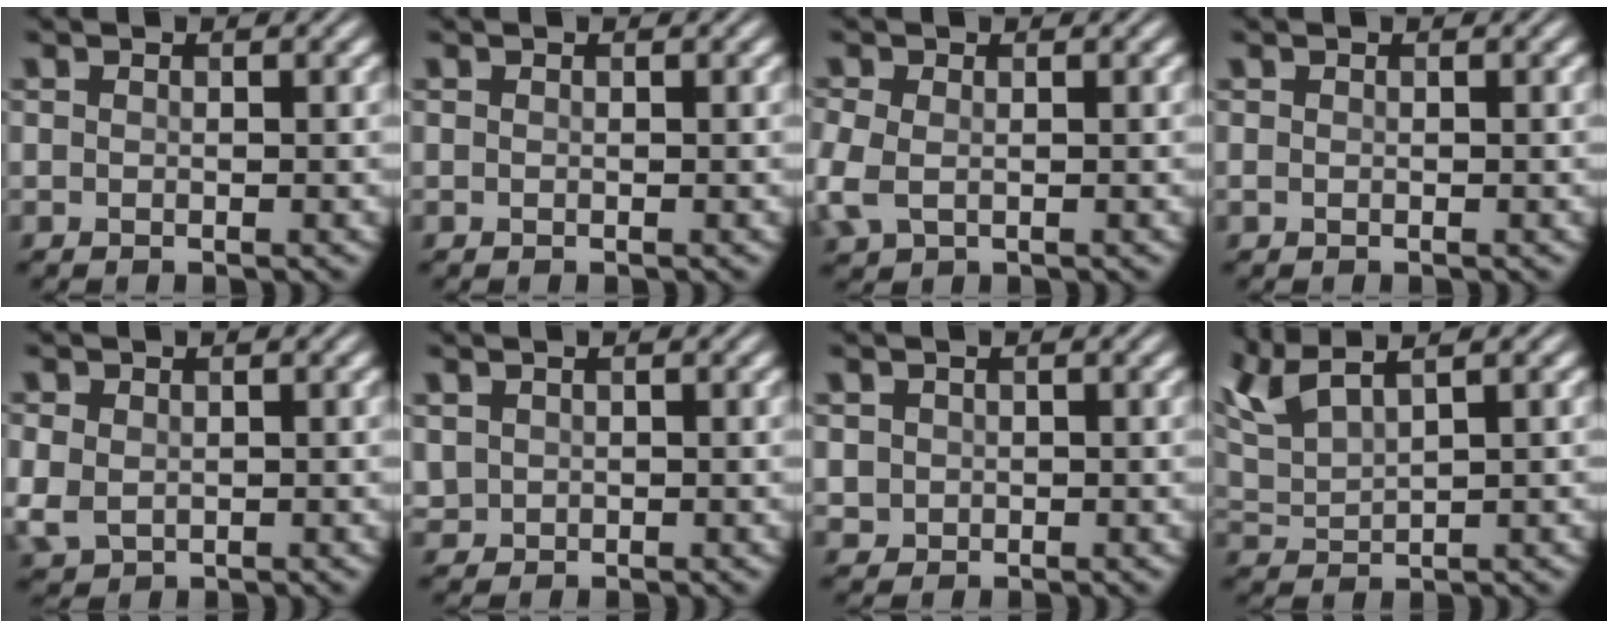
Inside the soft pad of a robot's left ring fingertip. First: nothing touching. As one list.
[{"total": 0.0}, {"total": 3.2, "force": [-0.5, 2.3, 2.3], "torque": [-0.070, -0.002, -0.008]}, {"total": 0.0}, {"total": 2.7, "force": [-0.1, 2.2, 1.6], "torque": [-0.045, -0.002, 0.004]}, {"total": 1.1, "force": [0.4, 1.0, 0.1], "torque": [-0.005, 0.003, 0.018]}, {"total": 1.3, "force": [0.1, 1.3, 0.2], "torque": [-0.003, -0.001, 0.012]}, {"total": 5.1, "force": [3.7, 1.5, 3.2], "torque": [-0.081, 0.028, 0.076]}]